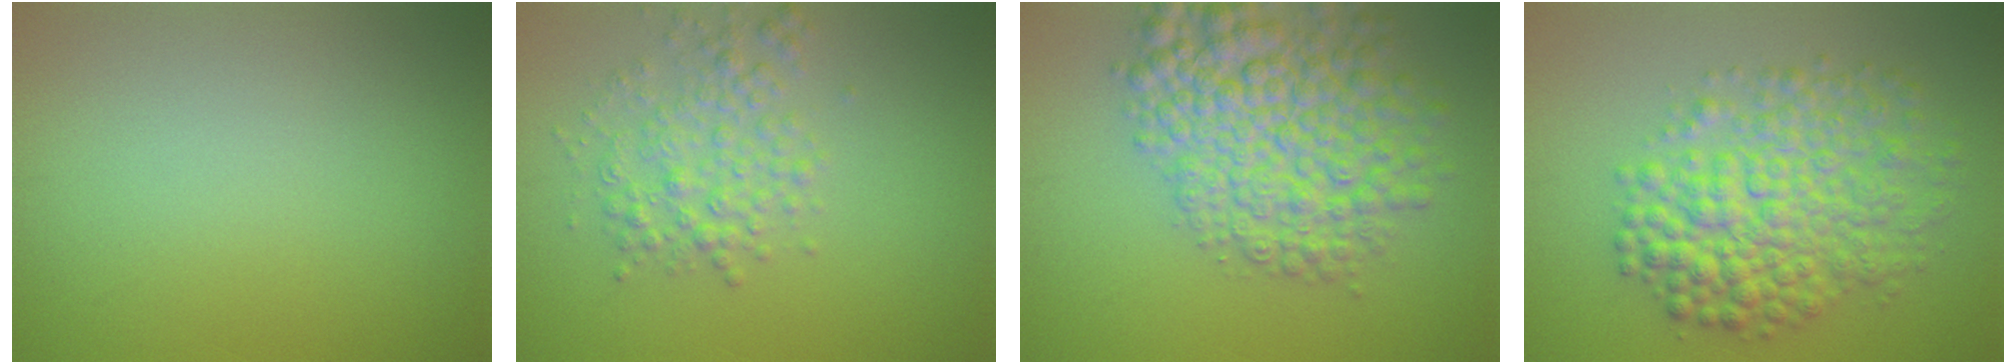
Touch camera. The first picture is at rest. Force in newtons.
{"total": 3.3, "press": 3.3, "slide": 0.1}
{"total": 8.4, "press": 8.4, "slide": 0.3}
{"total": 7.3, "press": 7.3, "slide": 0.1}